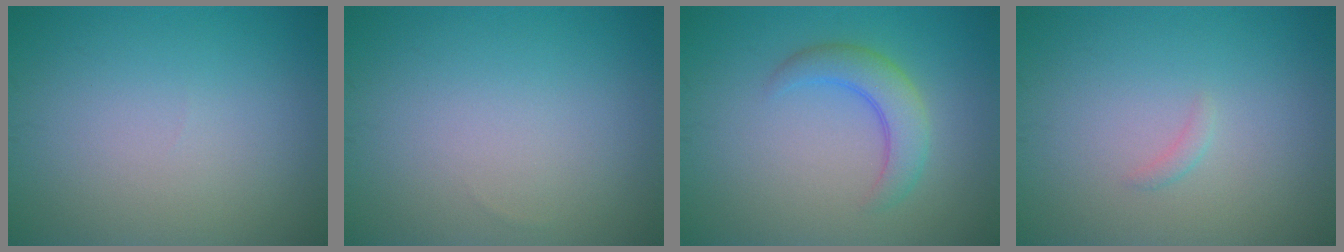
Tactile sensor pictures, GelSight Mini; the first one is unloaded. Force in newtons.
{"total": 0.0}
{"total": 3.5, "press": 3.5, "slide": 0.1}
{"total": 0.6, "press": 0.6, "slide": 0.1}